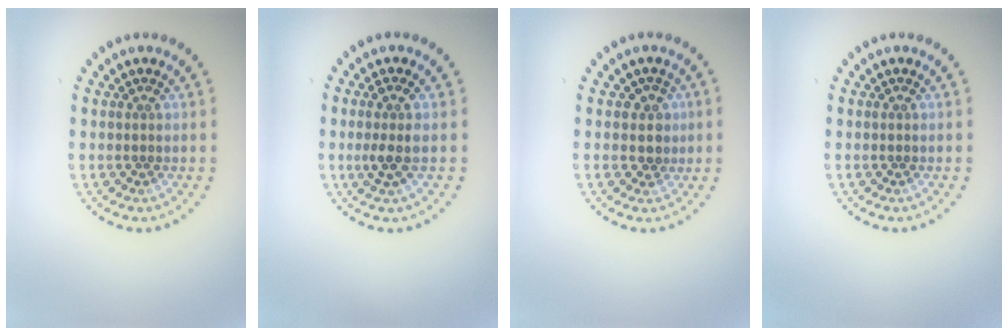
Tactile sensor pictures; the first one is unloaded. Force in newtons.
{"total": 2.0, "press": 1.7, "slide": 1.1}
{"total": 1.8, "press": 1.6, "slide": 1.0}
{"total": 0.0}